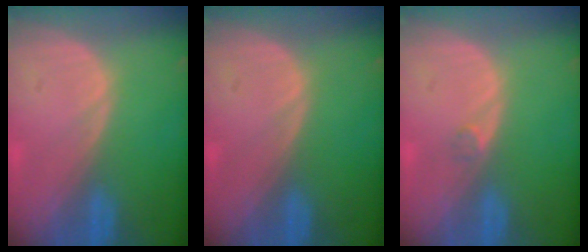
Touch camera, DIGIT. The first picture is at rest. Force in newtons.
{"total": 0.0}
{"total": 0.9, "press": 0.8, "slide": 0.5}